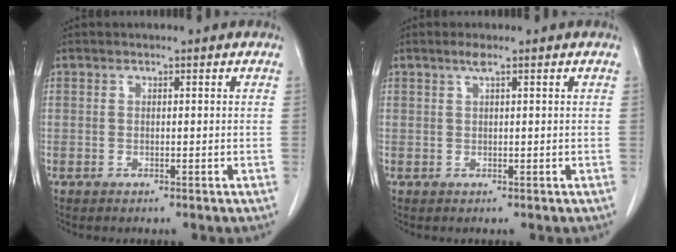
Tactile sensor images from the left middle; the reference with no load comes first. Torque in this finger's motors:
{"motor_torque": [0.38, -0.35, -0.02, 0.03]}